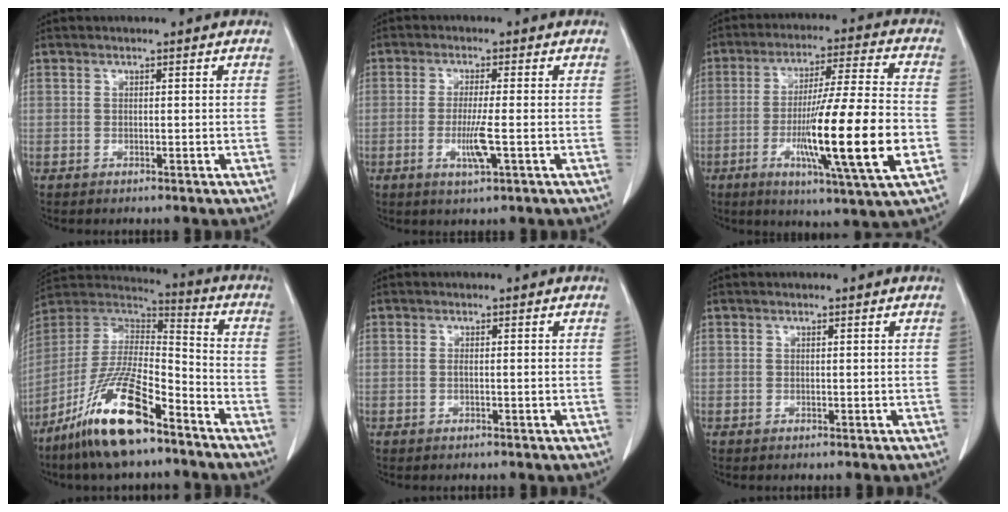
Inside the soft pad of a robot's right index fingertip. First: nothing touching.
{"total": 4.7, "force": [-1.2, -0.1, 4.5], "torque": [-0.091, -0.012, -0.022]}
{"total": 18.5, "force": [-4.5, -0.1, 17.9], "torque": [-0.297, -0.017, -0.075]}
{"total": 17.2, "force": [-11.1, 3.7, 12.6], "torque": [-0.262, -0.008, -0.205]}
{"total": 0.8, "force": [-0.1, 0.1, 0.8], "torque": [-0.016, -0.001, 0.001]}
{"total": 0.0}